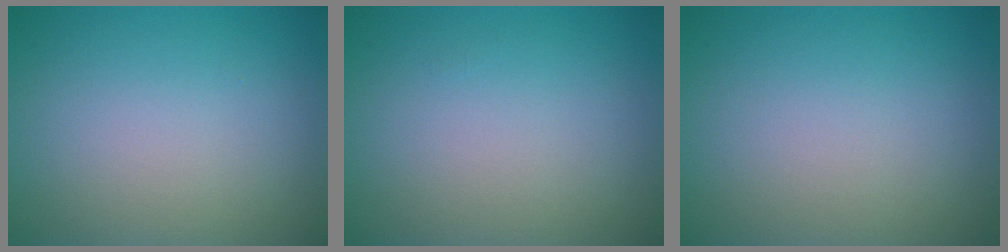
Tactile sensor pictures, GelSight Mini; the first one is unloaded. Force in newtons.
{"total": 0.0}
{"total": 0.0}